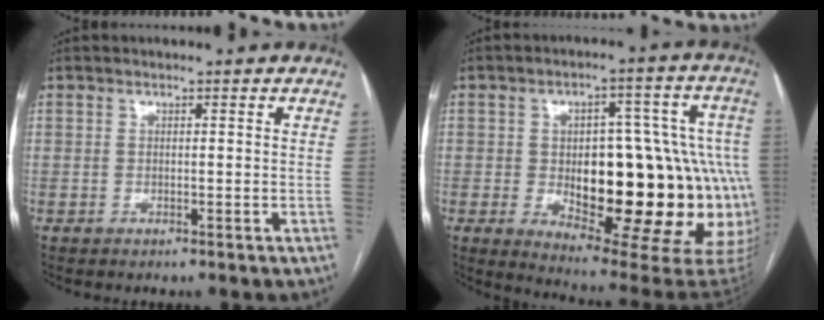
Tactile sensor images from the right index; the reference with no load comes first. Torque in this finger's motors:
{"motor_torque": [1.45, -0.69, 0.87, 0.21]}